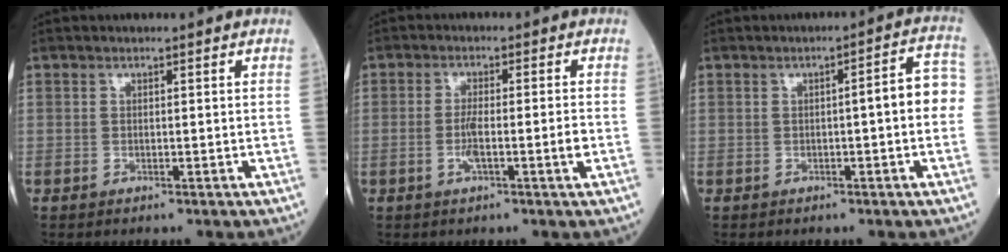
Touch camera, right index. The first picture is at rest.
{"total": 4.1, "force": [-1.2, -0.1, 4.0], "torque": [-0.077, 0.000, -0.020]}
{"total": 5.7, "force": [-0.3, 0.9, 5.6], "torque": [-0.067, 0.022, -0.008]}